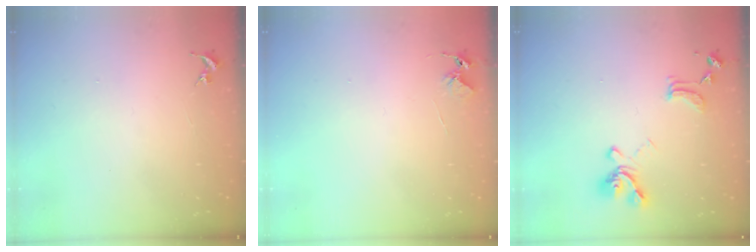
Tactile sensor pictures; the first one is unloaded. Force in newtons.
{"total": 4.9, "press": 4.9, "slide": 0.3}
{"total": 15.5, "press": 15.4, "slide": 1.6}